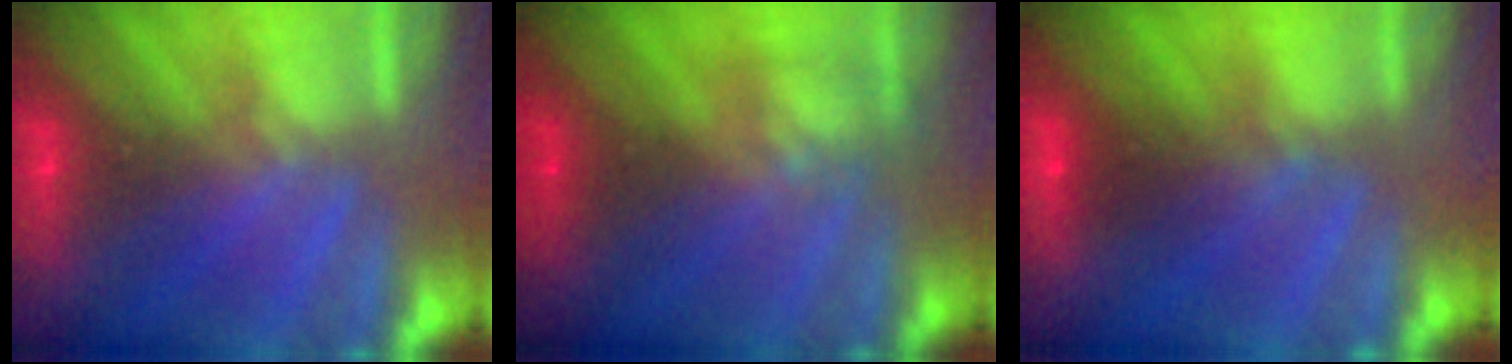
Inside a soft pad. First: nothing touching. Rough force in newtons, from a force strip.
{"total": 2.4}
{"total": 2.6}